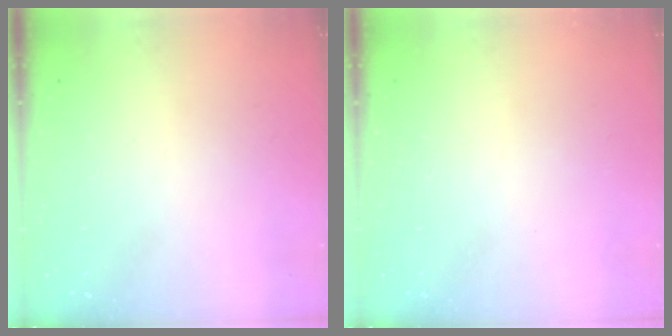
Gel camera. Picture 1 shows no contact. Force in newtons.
{"total": 0.0}